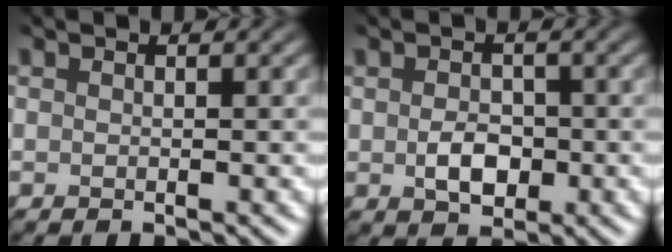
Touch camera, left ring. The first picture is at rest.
{"total": 2.5, "force": [-0.8, 1.9, 1.5], "torque": [-0.028, -0.003, -0.010]}